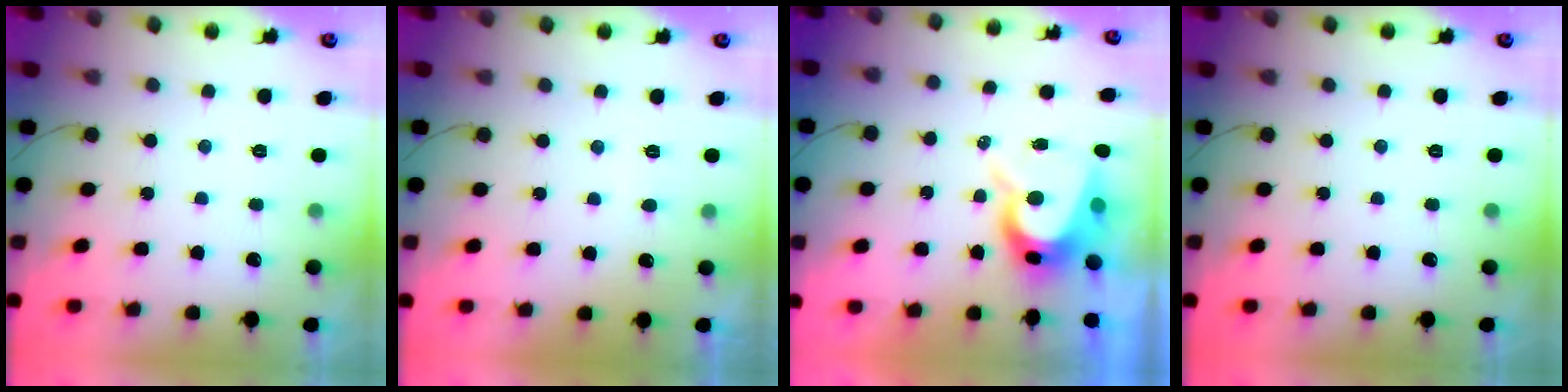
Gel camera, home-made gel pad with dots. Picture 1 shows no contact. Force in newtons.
{"total": 2.7, "press": 2.7, "slide": 0.2}
{"total": 9.0, "press": 9.0, "slide": 0.6}
{"total": 0.0}